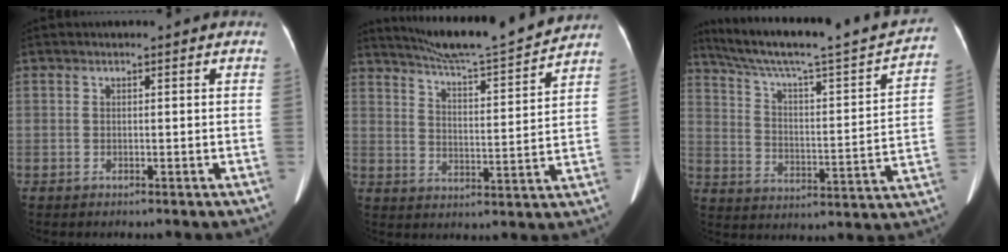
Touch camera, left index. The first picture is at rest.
{"total": 15.0, "force": [14.1, -0.7, 5.3], "torque": [-0.095, -0.014, 0.206]}
{"total": 25.2, "force": [22.5, 1.4, 11.3], "torque": [-0.181, -0.025, 0.309]}